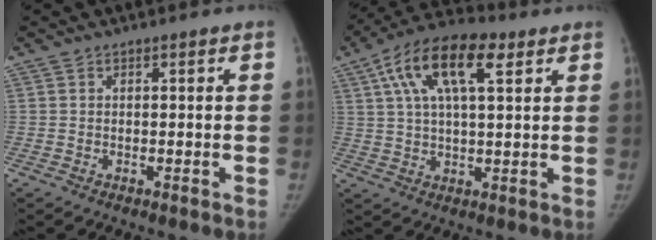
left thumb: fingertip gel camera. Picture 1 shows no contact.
{"total": 15.2, "force": [6.3, 6.3, 12.3], "torque": [-0.208, 0.014, 0.103]}